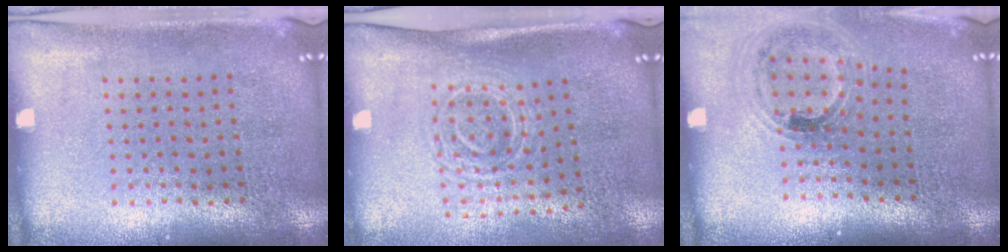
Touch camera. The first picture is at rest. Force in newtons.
{"total": 1.6, "press": 1.3, "slide": 1.0}
{"total": 1.0, "press": 1.0, "slide": 0.3}